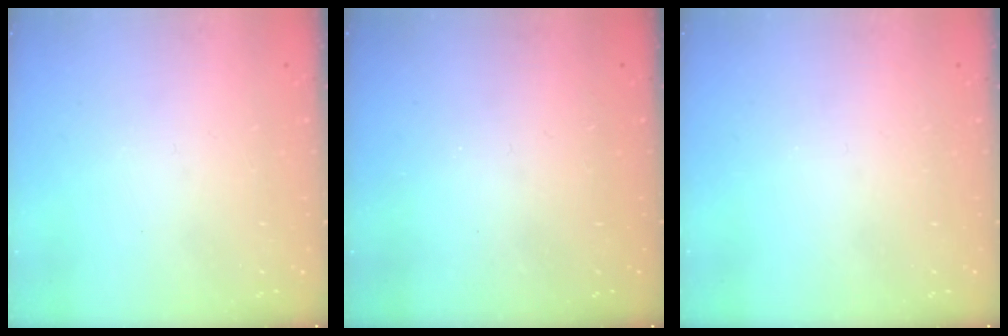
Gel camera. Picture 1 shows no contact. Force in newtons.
{"total": 1.3, "press": 1.2, "slide": 0.2}
{"total": 0.0}